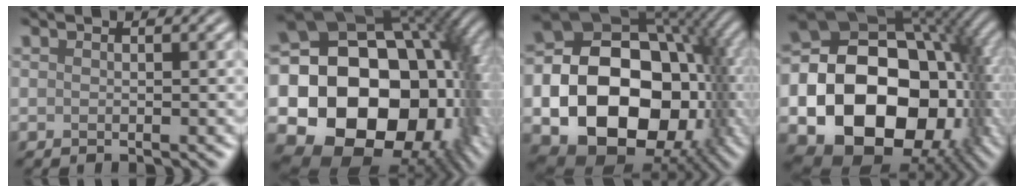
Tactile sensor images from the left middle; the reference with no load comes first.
{"total": 20.4, "force": [-2.9, 15.6, 12.8], "torque": [-0.224, -0.024, -0.025]}
{"total": 20.1, "force": [-4.4, 15.1, 12.5], "torque": [-0.183, -0.031, -0.078]}
{"total": 22.4, "force": [-5.0, 17.3, 13.4], "torque": [-0.224, -0.029, -0.094]}